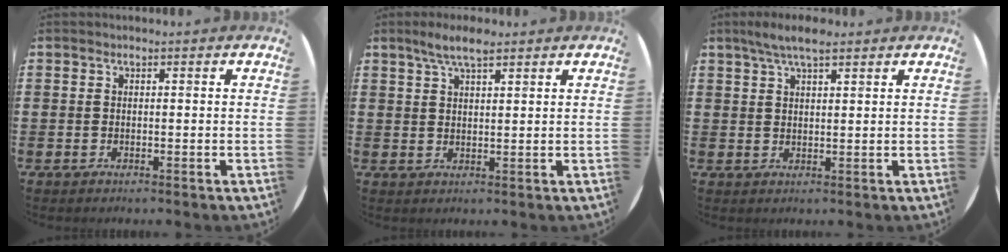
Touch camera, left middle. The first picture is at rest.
{"total": 4.4, "force": [3.2, 1.1, 2.9], "torque": [-0.054, 0.002, 0.054]}
{"total": 4.3, "force": [3.2, 1.0, 2.6], "torque": [-0.050, 0.002, 0.056]}